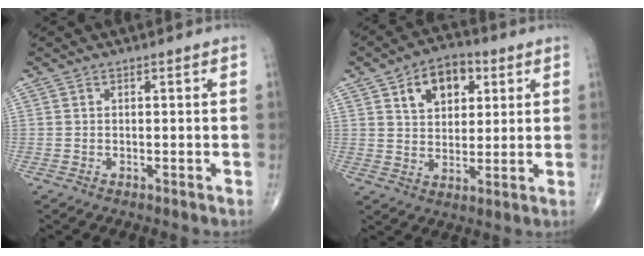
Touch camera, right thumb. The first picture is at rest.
{"total": 10.5, "force": [4.4, 6.8, 6.7], "torque": [-0.071, -0.008, 0.068]}